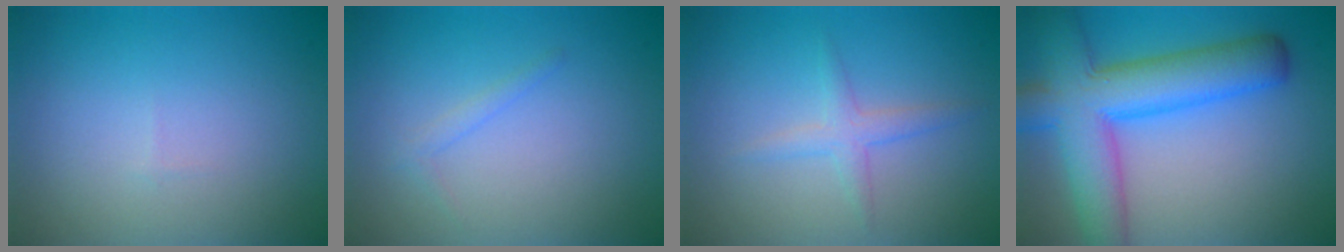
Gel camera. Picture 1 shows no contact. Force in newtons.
{"total": 0.8, "press": 0.8, "slide": 0.1}
{"total": 1.8, "press": 1.8, "slide": 0.1}
{"total": 9.7, "press": 9.7, "slide": 0.3}